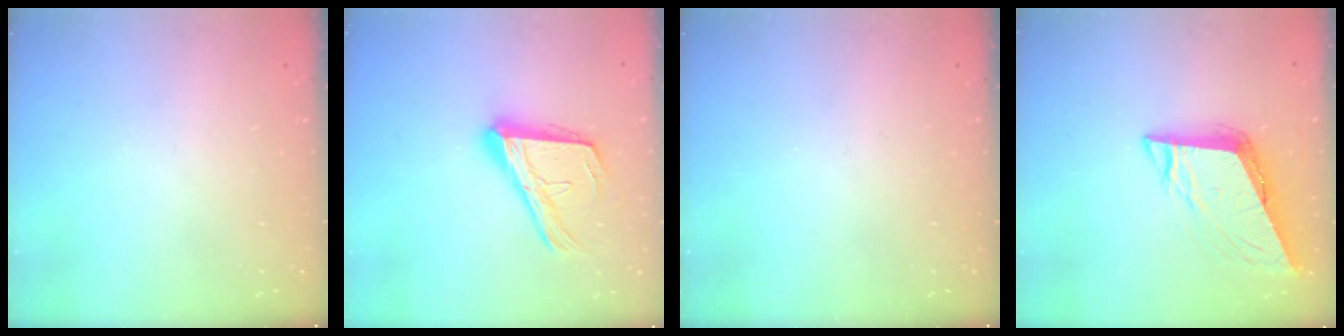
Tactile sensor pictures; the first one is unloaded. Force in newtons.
{"total": 17.8, "press": 17.7, "slide": 1.9}
{"total": 0.0}
{"total": 9.6, "press": 9.3, "slide": 2.5}